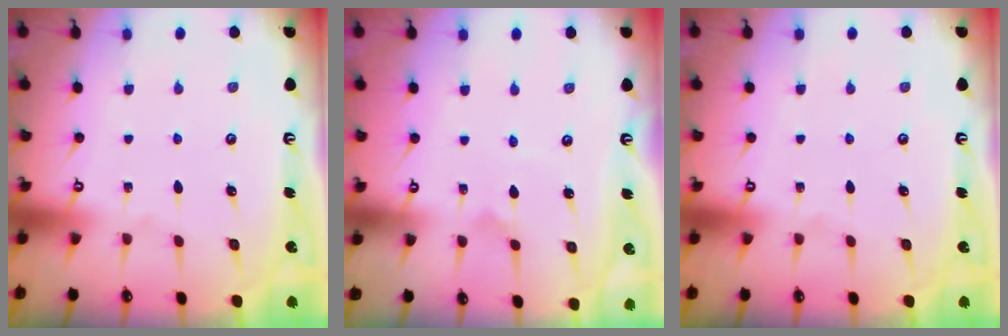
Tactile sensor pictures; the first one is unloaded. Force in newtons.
{"total": 2.9, "press": 2.9, "slide": 0.1}
{"total": 0.0}